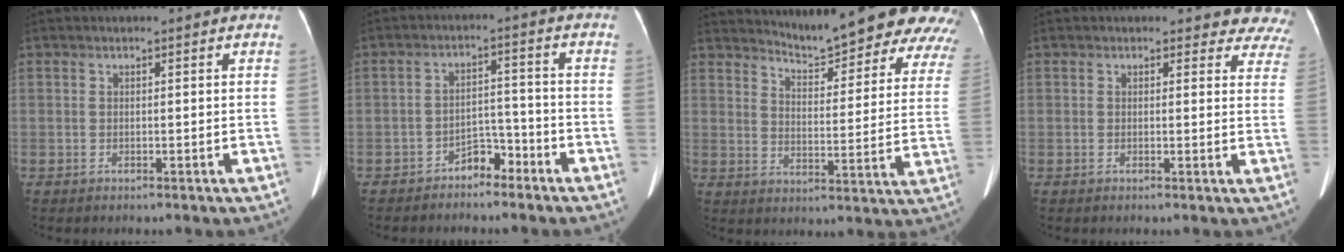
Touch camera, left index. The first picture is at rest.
{"total": 4.0, "force": [-3.2, 1.7, 1.7], "torque": [-0.026, 0.011, -0.054]}
{"total": 18.7, "force": [17.8, 2.4, 5.3], "torque": [-0.049, -0.073, 0.208]}
{"total": 7.6, "force": [7.0, 3.0, -0.4], "torque": [0.063, -0.018, 0.030]}